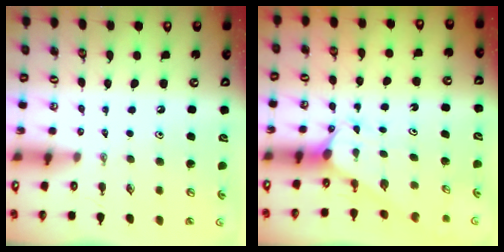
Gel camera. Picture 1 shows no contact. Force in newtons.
{"total": 2.6, "press": 2.6, "slide": 0.1}